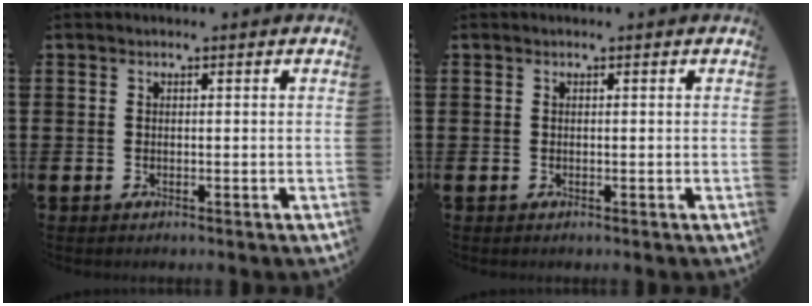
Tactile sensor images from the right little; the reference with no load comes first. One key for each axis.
{"total": 0.0}